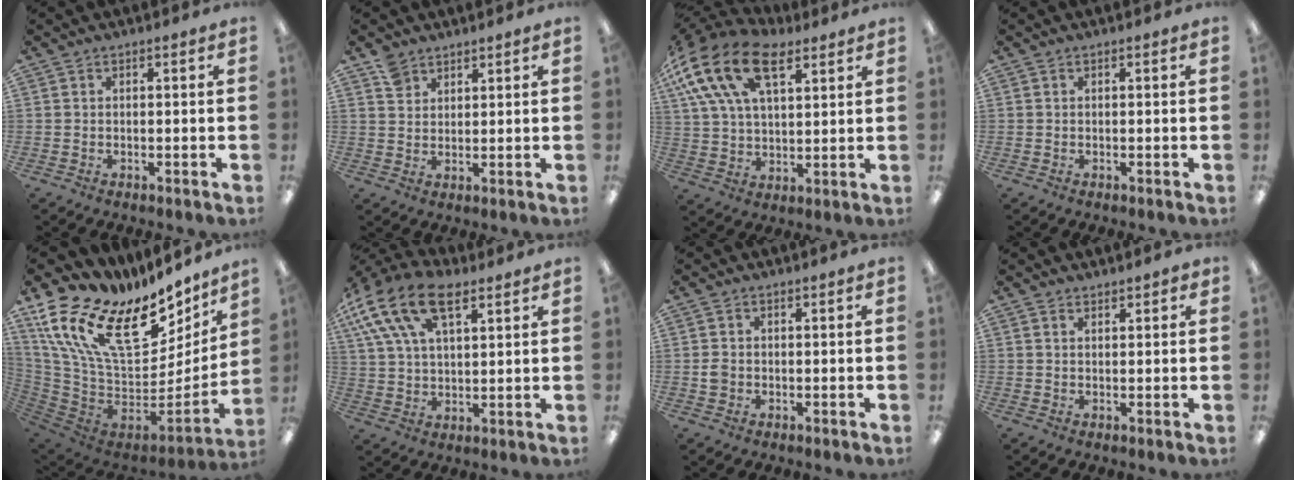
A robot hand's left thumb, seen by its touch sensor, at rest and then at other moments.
{"total": 3.9, "force": [3.1, 2.2, 0.6], "torque": [-0.012, -0.010, 0.062]}
{"total": 19.5, "force": [10.0, 10.4, 13.1], "torque": [-0.276, -0.033, 0.177]}
{"total": 0.0}
{"total": 23.7, "force": [11.4, 13.0, 16.2], "torque": [-0.284, -0.078, 0.221]}
{"total": 16.8, "force": [9.5, 8.4, 11.1], "torque": [-0.231, -0.030, 0.168]}
{"total": 1.7, "force": [0.1, 1.5, 0.7], "torque": [-0.015, 0.004, 0.000]}
{"total": 1.5, "force": [1.5, 0.4, 0.2], "torque": [-0.005, -0.004, 0.028]}